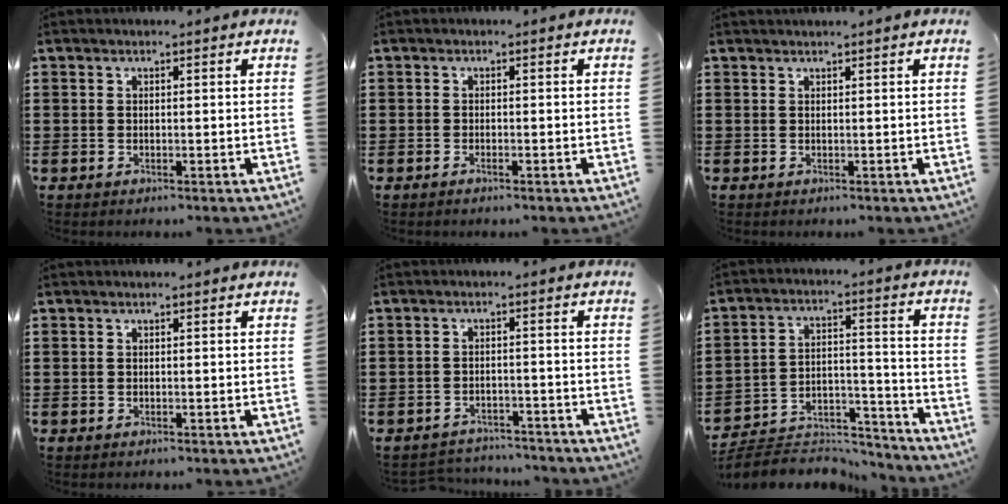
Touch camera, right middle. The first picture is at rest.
{"total": 0.7, "force": [-0.4, 0.0, 0.6], "torque": [-0.013, -0.006, -0.006]}
{"total": 0.6, "force": [0.5, -0.3, 0.1], "torque": [-0.001, -0.002, 0.010]}
{"total": 0.0}
{"total": 2.5, "force": [-2.5, 0.3, 0.0], "torque": [-0.009, -0.004, -0.052]}
{"total": 6.3, "force": [-6.0, 1.6, 1.0], "torque": [-0.019, 0.014, -0.120]}